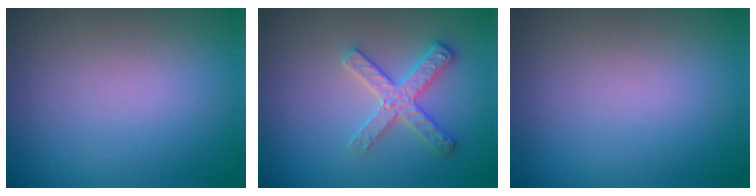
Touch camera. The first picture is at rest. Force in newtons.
{"total": 2.9, "press": 2.9, "slide": 0.1}
{"total": 0.0}